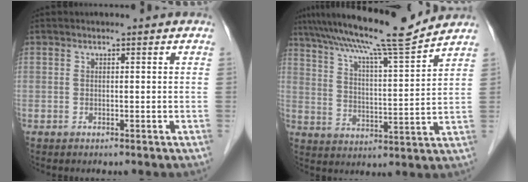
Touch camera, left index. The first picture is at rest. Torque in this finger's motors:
{"motor_torque": [0.60, -0.66, 0.42, 0.16]}